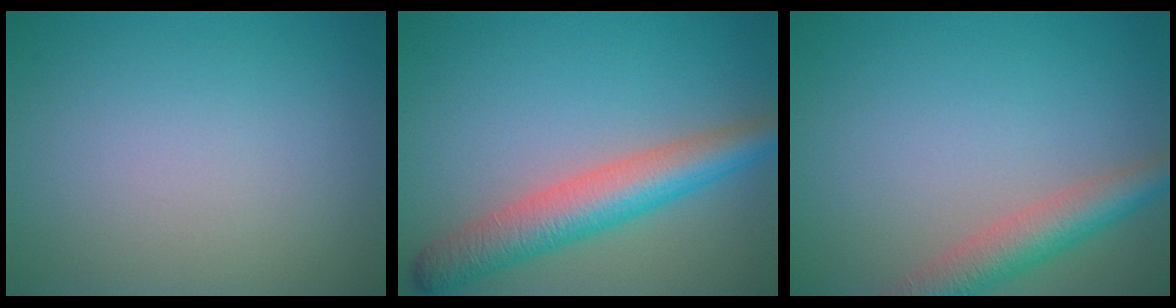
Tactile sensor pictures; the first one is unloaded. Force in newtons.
{"total": 6.0, "press": 6.0, "slide": 0.3}
{"total": 4.5, "press": 4.4, "slide": 0.3}